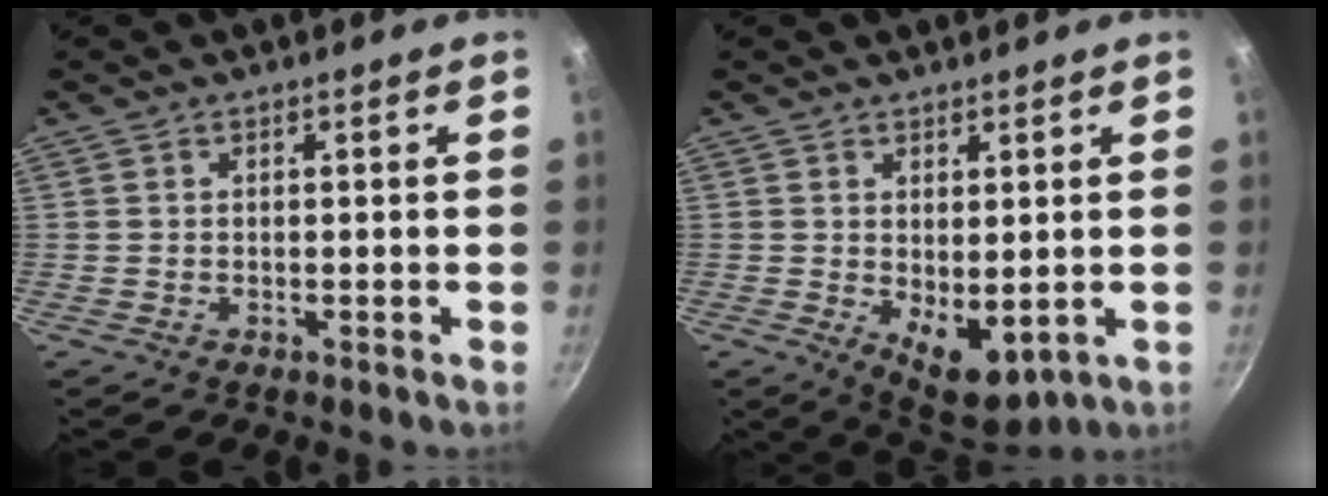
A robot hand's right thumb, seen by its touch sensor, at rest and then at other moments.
{"total": 7.7, "force": [-0.1, 4.0, 6.6], "torque": [-0.077, -0.020, 0.014]}